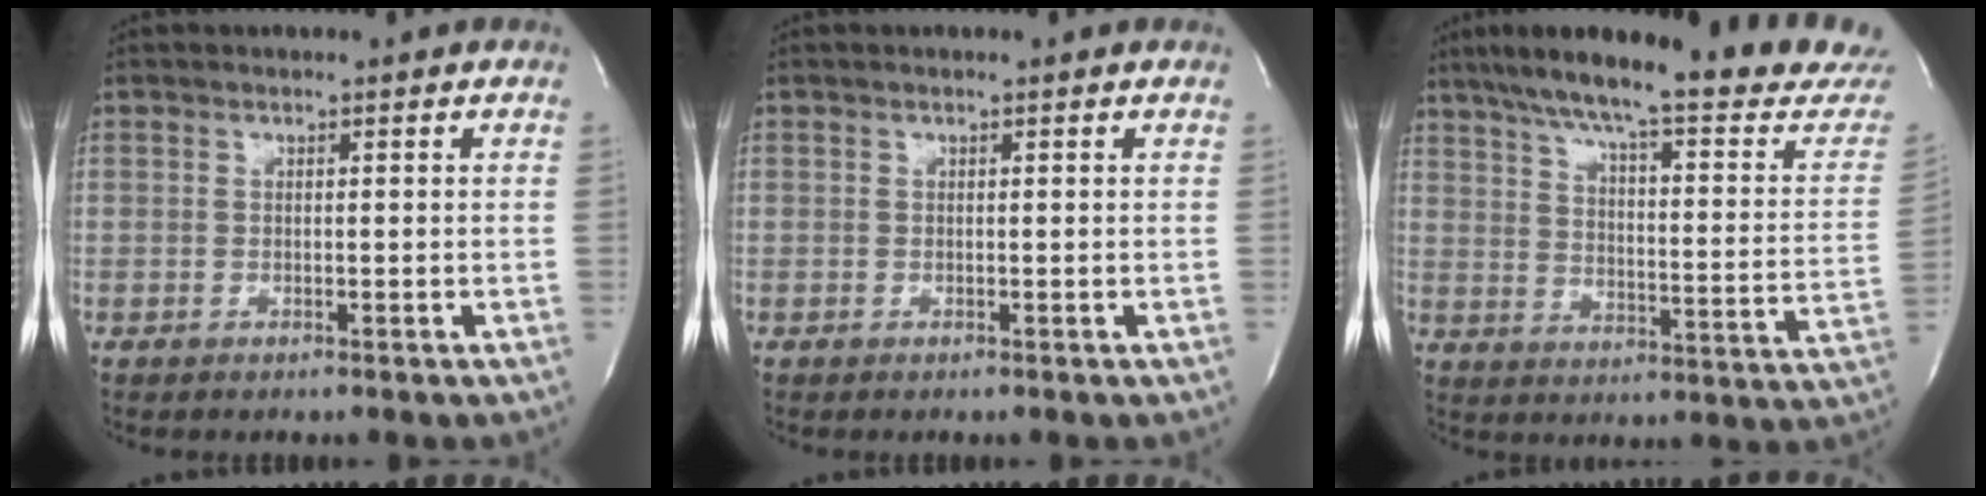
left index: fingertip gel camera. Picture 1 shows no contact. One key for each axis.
{"total": 0.0}
{"total": 27.6, "fx": 24.0, "fy": 1.7, "fz": 13.6, "tx": -0.213, "ty": -0.062, "tz": 0.312}